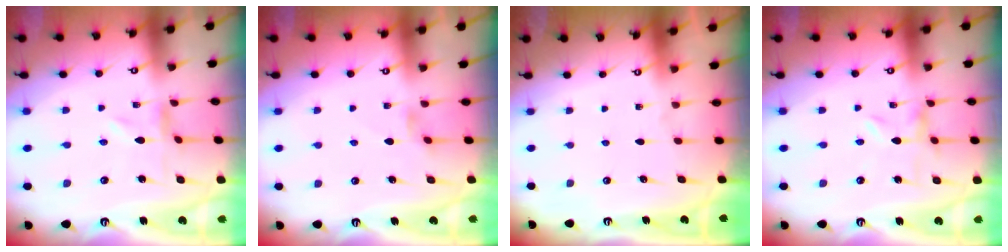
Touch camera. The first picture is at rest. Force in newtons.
{"total": 1.2, "press": 1.1, "slide": 0.3}
{"total": 0.0}
{"total": 0.0}